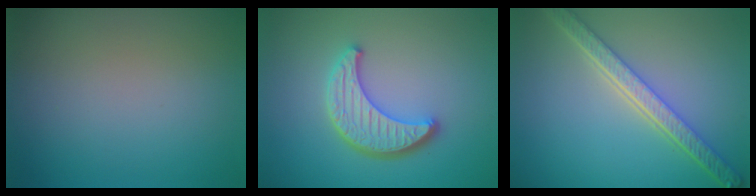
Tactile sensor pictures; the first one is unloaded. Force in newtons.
{"total": 4.5, "press": 3.8, "slide": 2.4}
{"total": 5.2, "press": 4.0, "slide": 3.3}